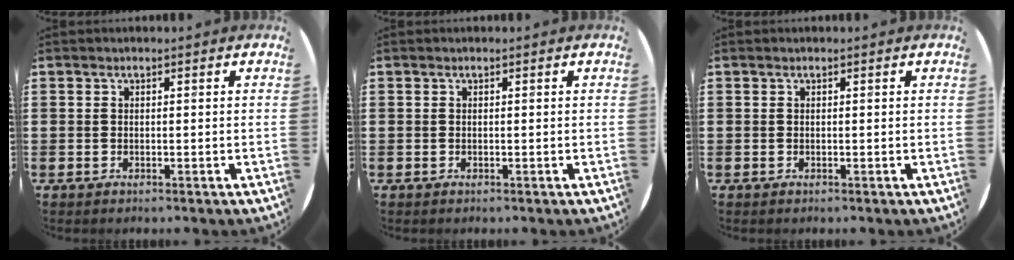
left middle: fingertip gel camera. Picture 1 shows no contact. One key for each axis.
{"total": 0.0}
{"total": 0.0}